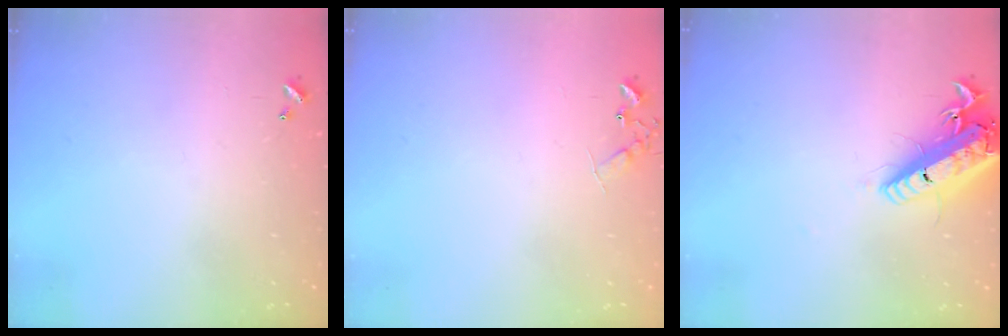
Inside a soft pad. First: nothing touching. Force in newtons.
{"total": 7.0, "press": 7.0, "slide": 0.8}
{"total": 19.5, "press": 19.2, "slide": 3.6}